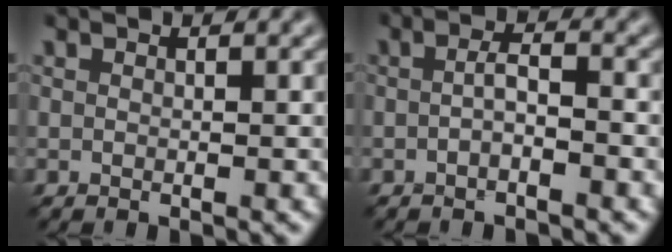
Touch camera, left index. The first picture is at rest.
{"total": 1.8, "force": [-0.6, 0.3, 1.7], "torque": [-0.033, 0.003, -0.015]}